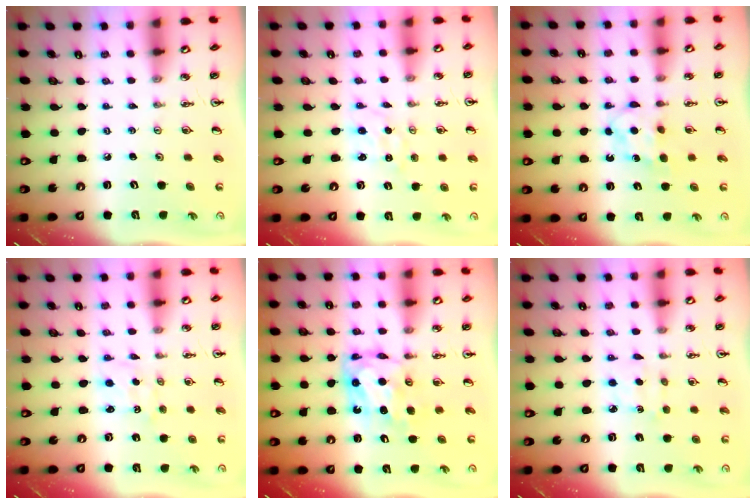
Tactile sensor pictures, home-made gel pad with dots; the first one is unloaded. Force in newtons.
{"total": 0.0}
{"total": 5.9, "press": 5.9, "slide": 0.1}
{"total": 1.1, "press": 0.9, "slide": 0.6}
{"total": 7.4, "press": 7.4, "slide": 0.7}
{"total": 4.7, "press": 4.7, "slide": 0.3}